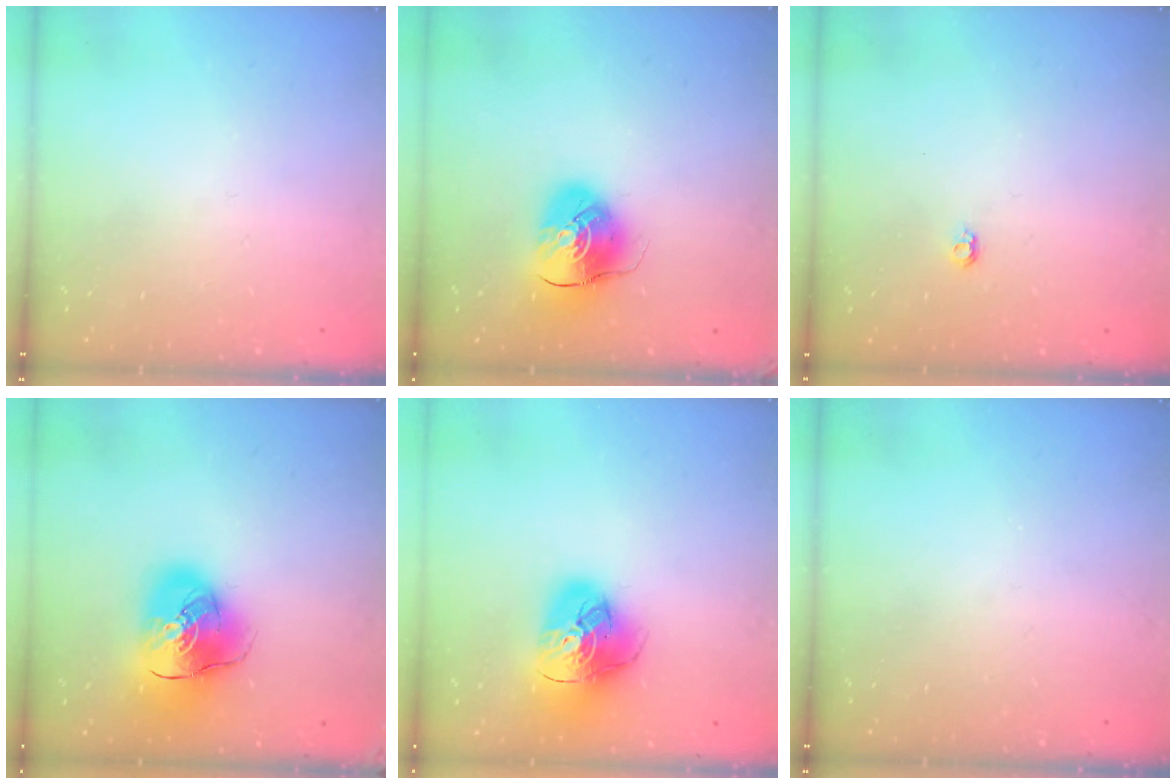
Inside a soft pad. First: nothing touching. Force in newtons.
{"total": 9.7, "press": 9.6, "slide": 1.2}
{"total": 3.9, "press": 3.9, "slide": 0.5}
{"total": 15.9, "press": 15.6, "slide": 2.7}
{"total": 15.5, "press": 15.4, "slide": 1.8}
{"total": 0.0}